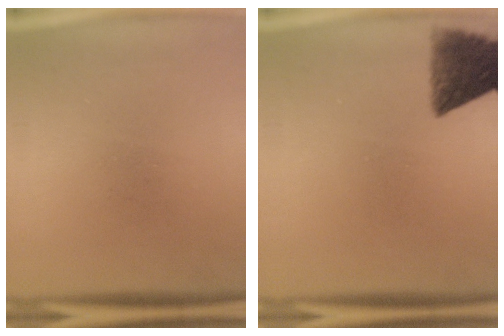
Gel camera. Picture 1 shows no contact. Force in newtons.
{"total": 8.8}